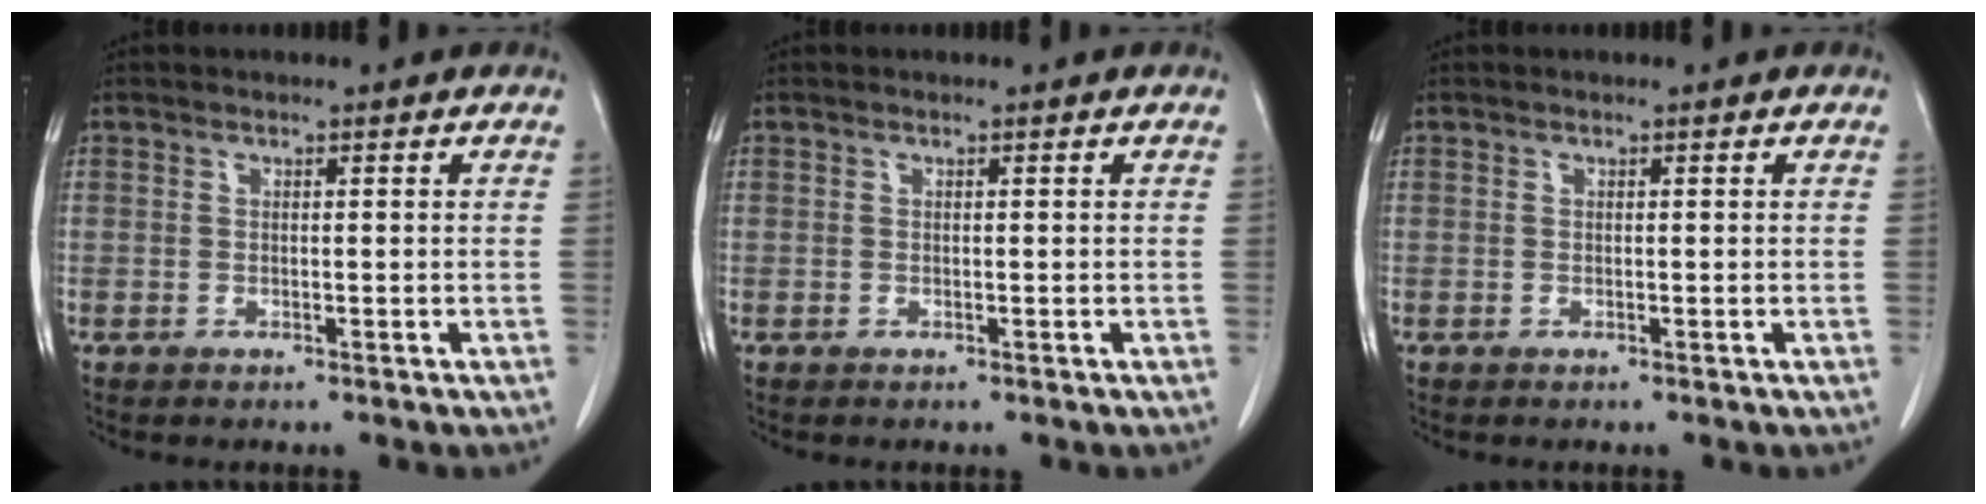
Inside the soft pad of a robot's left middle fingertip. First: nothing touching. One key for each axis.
{"total": 0.0}
{"total": 0.0}